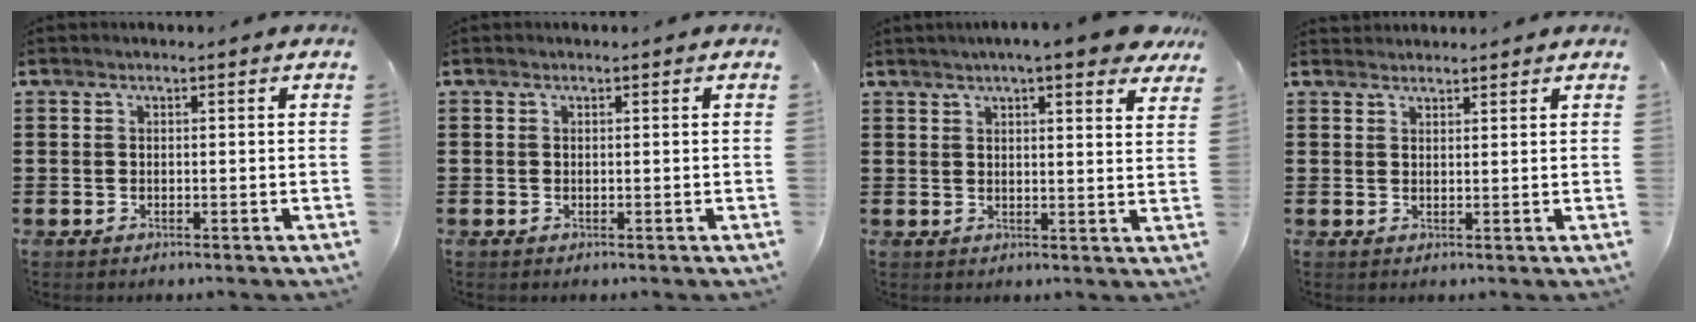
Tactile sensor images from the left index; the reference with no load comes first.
{"total": 0.0}
{"total": 5.7, "force": [4.7, 0.2, 3.1], "torque": [-0.067, -0.007, 0.084]}
{"total": 1.5, "force": [1.5, 0.3, -0.3], "torque": [0.001, 0.003, 0.029]}